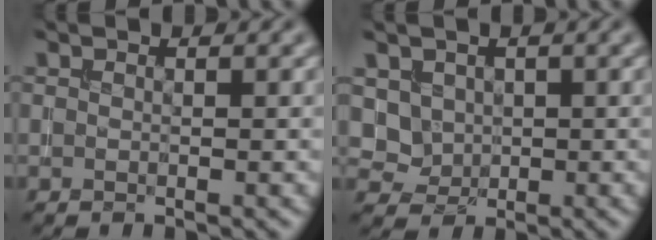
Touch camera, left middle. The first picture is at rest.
{"total": 2.6, "force": [0.9, 2.3, 0.9], "torque": [-0.026, -0.005, 0.032]}